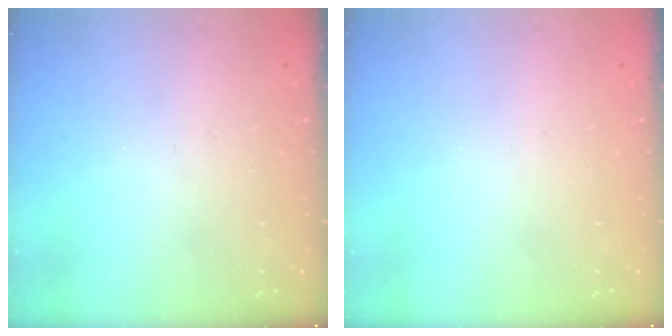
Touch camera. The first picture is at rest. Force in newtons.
{"total": 0.0}